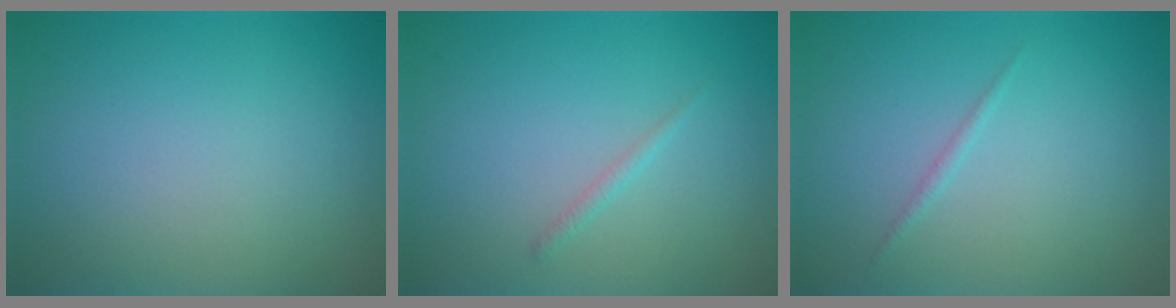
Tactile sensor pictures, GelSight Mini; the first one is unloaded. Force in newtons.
{"total": 0.7, "press": 0.7, "slide": 0.0}
{"total": 0.5, "press": 0.5, "slide": 0.0}